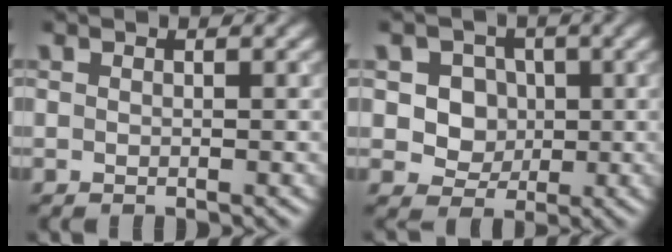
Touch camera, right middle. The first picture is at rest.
{"total": 5.2, "force": [1.2, 4.5, 2.3], "torque": [-0.030, 0.010, 0.015]}